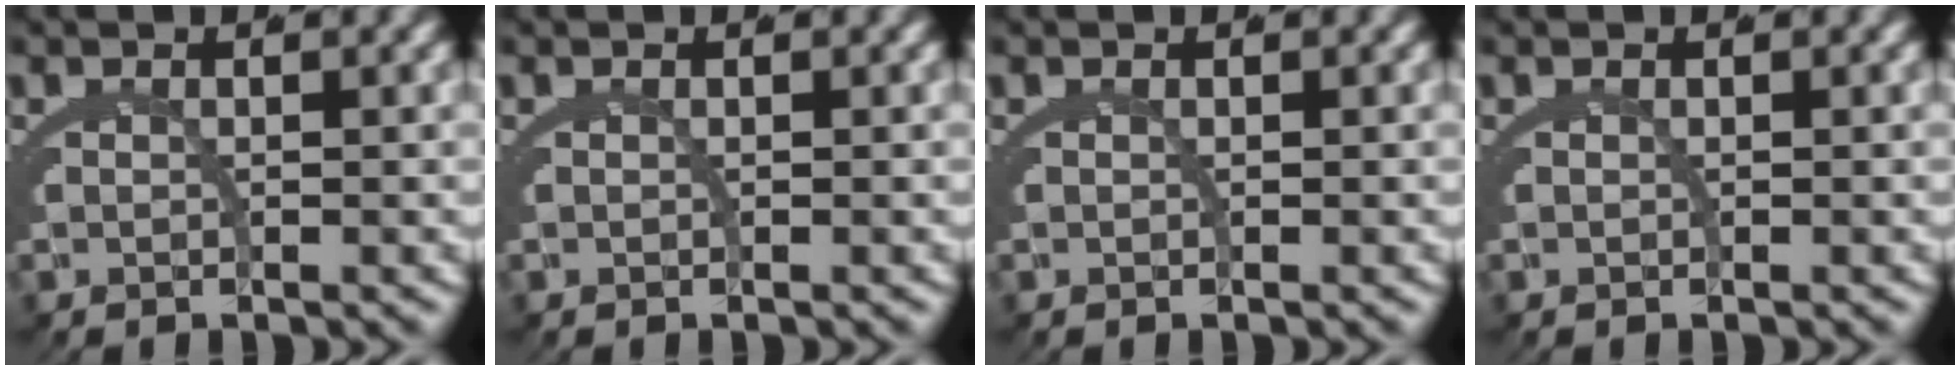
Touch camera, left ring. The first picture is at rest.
{"total": 0.0}
{"total": 0.0}
{"total": 0.0}